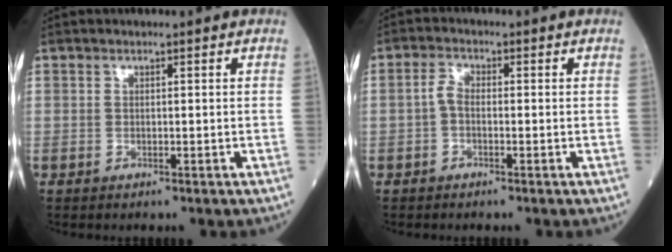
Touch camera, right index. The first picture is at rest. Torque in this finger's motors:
{"motor_torque": [0.09, -0.08, 0.05, 0.04]}